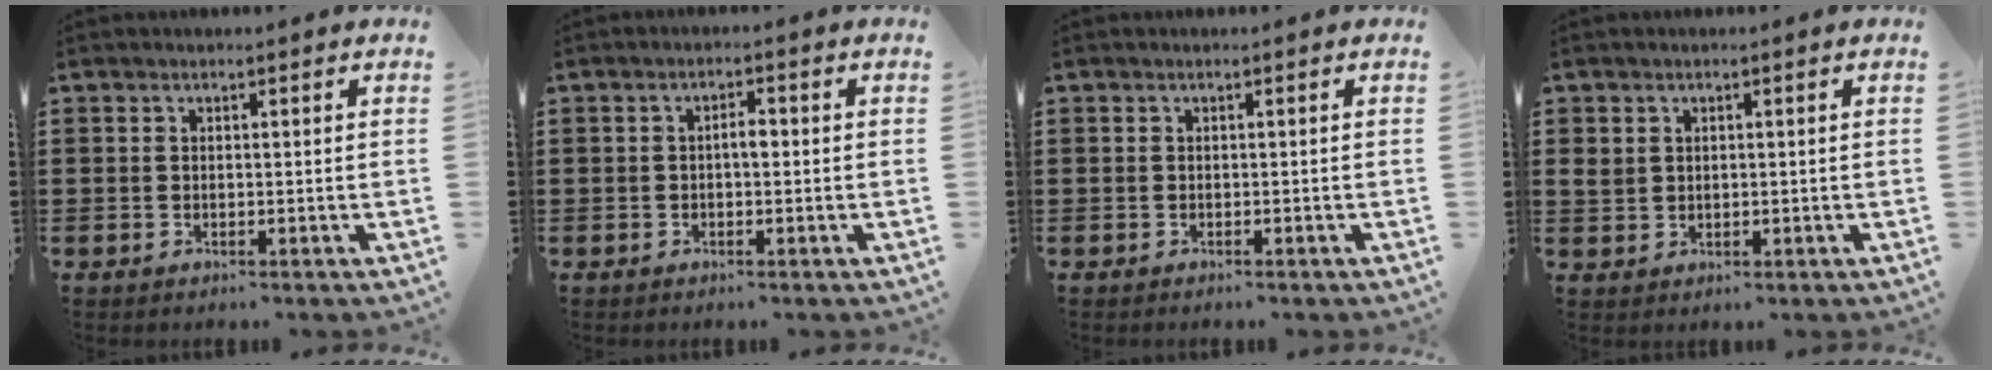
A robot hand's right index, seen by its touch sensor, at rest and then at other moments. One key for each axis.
{"total": 2.1, "fx": -0.2, "fy": 0.7, "fz": 1.9, "tx": -0.036, "ty": 0.003, "tz": -0.005}
{"total": 0.0}
{"total": 1.8, "fx": 0.7, "fy": 1.5, "fz": 0.7, "tx": -0.019, "ty": 0.008, "tz": 0.012}